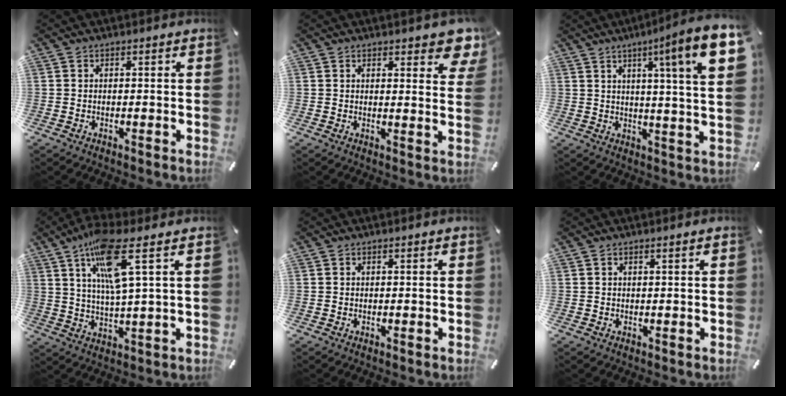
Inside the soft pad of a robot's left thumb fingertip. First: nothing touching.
{"total": 5.4, "force": [4.3, 1.9, 2.6], "torque": [-0.021, -0.030, 0.071]}
{"total": 13.2, "force": [5.9, 0.1, 11.8], "torque": [-0.183, -0.039, 0.080]}
{"total": 13.5, "force": [6.2, 2.0, 11.8], "torque": [-0.234, -0.011, 0.098]}
{"total": 0.0}
{"total": 1.0, "force": [0.2, -0.1, 0.9], "torque": [-0.015, -0.002, 0.003]}